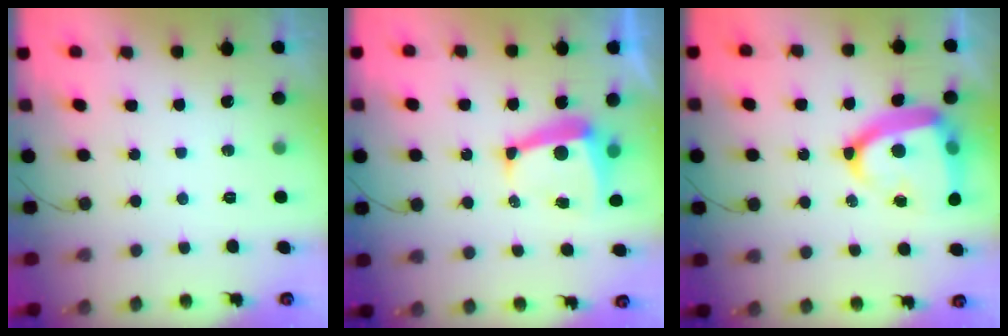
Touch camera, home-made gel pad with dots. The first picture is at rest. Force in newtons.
{"total": 8.5, "press": 8.4, "slide": 0.7}
{"total": 18.5, "press": 18.4, "slide": 1.5}